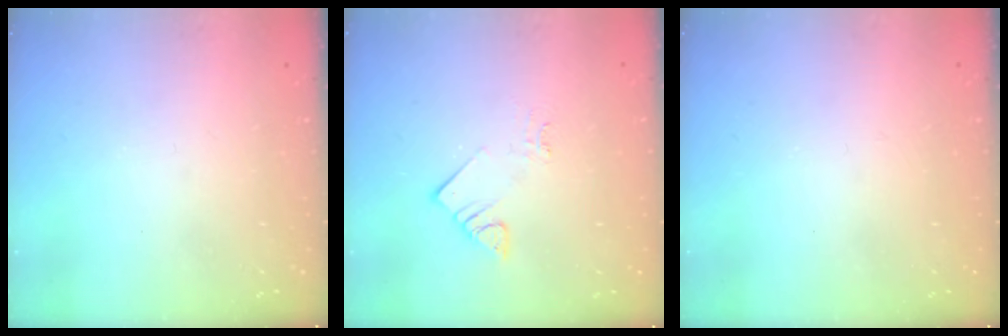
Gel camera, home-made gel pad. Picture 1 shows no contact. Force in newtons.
{"total": 3.7, "press": 3.7, "slide": 0.3}
{"total": 2.7, "press": 2.7, "slide": 0.3}